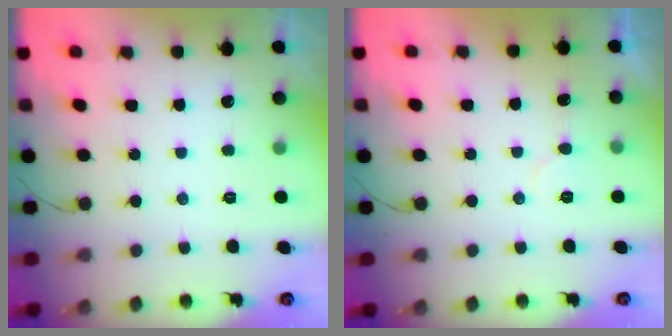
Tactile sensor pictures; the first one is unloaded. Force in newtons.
{"total": 5.5, "press": 5.5, "slide": 0.3}